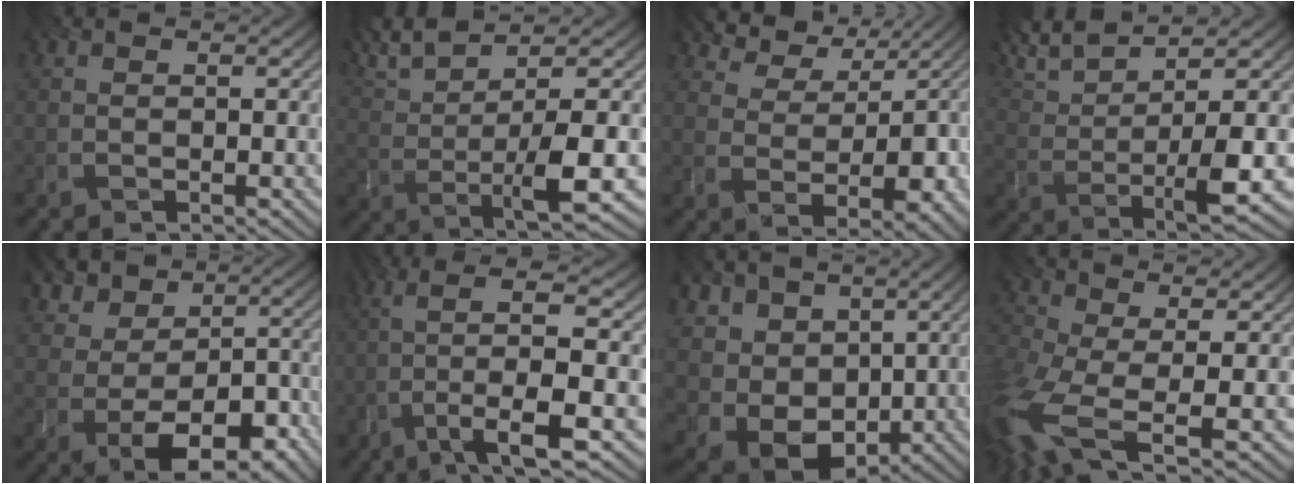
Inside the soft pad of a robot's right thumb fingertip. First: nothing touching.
{"total": 8.8, "force": [2.8, 2.0, 8.0], "torque": [-0.155, 0.010, 0.054]}
{"total": 5.6, "force": [2.4, 3.6, 3.6], "torque": [-0.058, -0.005, 0.046]}
{"total": 8.7, "force": [4.0, 2.3, 7.4], "torque": [-0.153, 0.008, 0.077]}
{"total": 9.3, "force": [-2.0, 7.1, 5.6], "torque": [-0.078, -0.018, -0.031]}
{"total": 8.0, "force": [-2.7, 0.9, 7.5], "torque": [-0.126, 0.022, -0.061]}
{"total": 11.8, "force": [-0.2, 9.3, 7.2], "torque": [-0.183, -0.017, 0.022]}
{"total": 10.2, "force": [-3.7, 4.7, 8.2], "torque": [-0.212, -0.023, -0.076]}